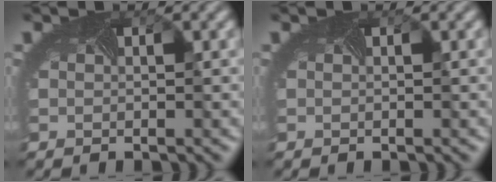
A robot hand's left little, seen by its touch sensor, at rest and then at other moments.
{"total": 0.0}